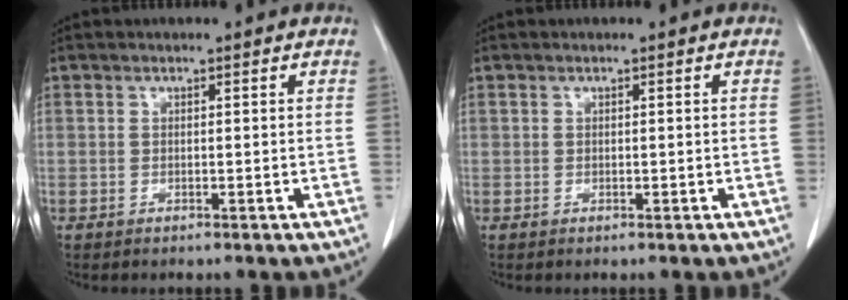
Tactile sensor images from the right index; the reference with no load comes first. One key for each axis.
{"total": 0.0}